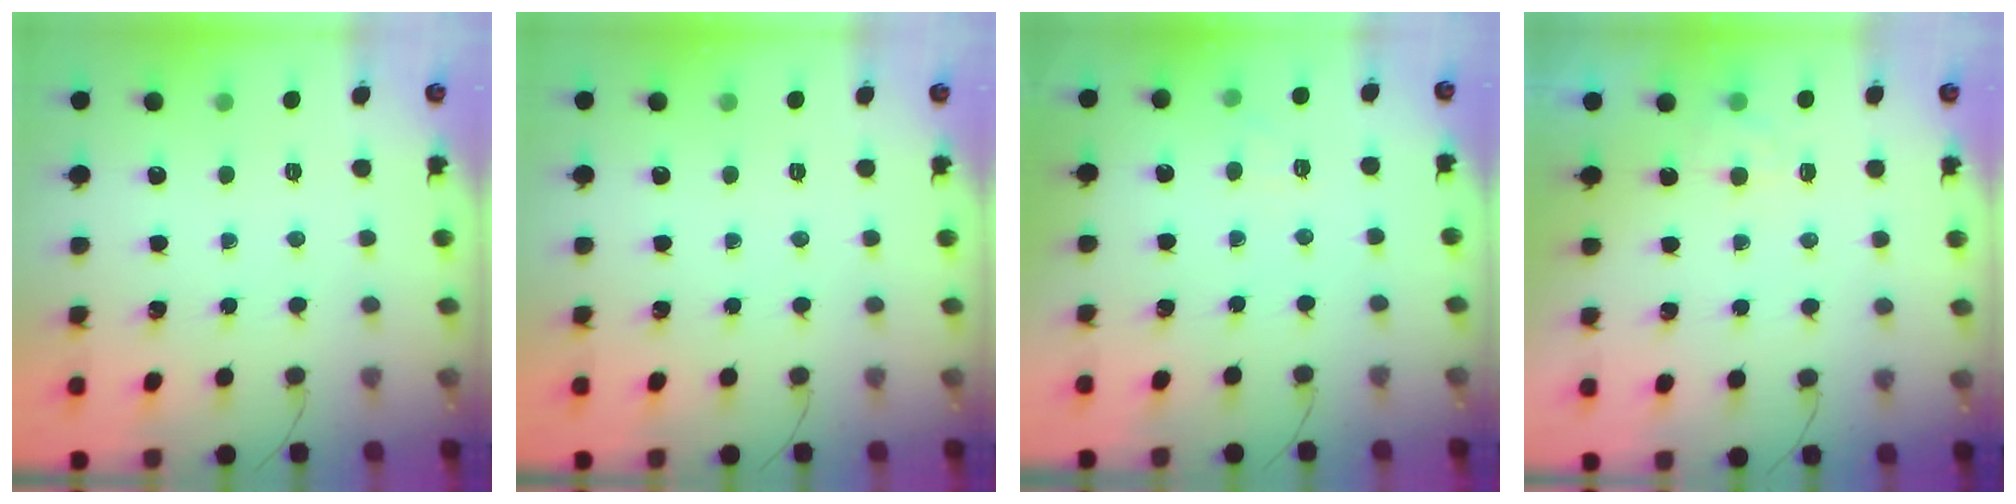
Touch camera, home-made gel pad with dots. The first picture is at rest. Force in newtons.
{"total": 0.0}
{"total": 4.2, "press": 4.0, "slide": 1.2}
{"total": 2.5, "press": 2.0, "slide": 1.5}